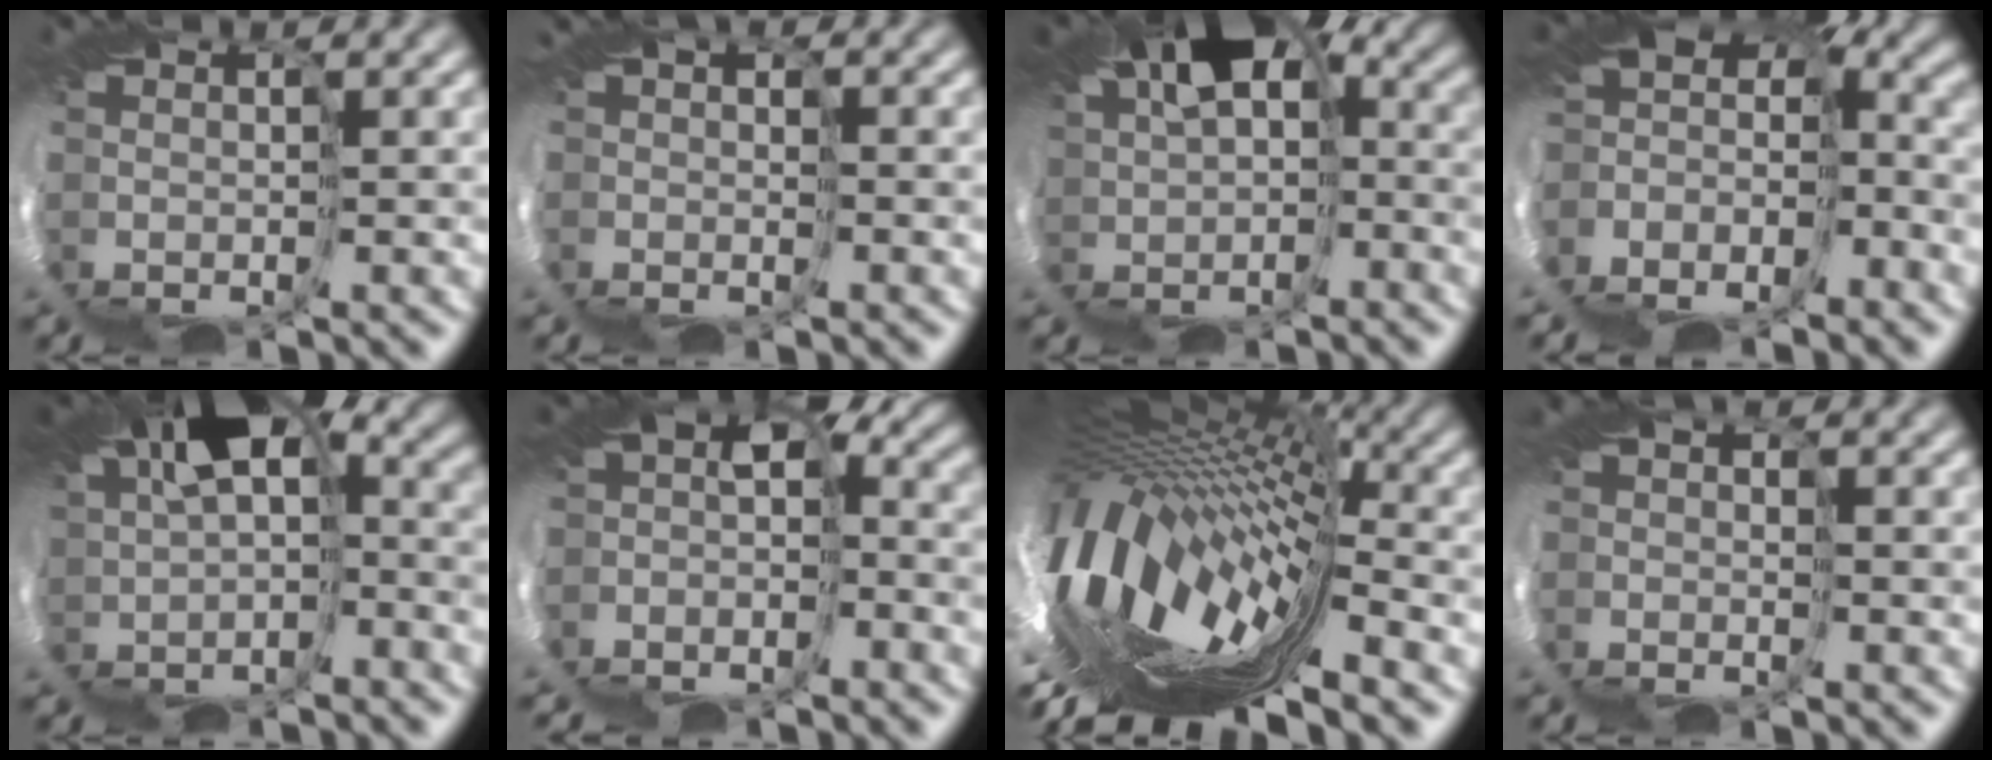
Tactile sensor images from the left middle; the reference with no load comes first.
{"total": 1.2, "force": [-1.1, -0.2, -0.4], "torque": [0.029, 0.000, -0.017]}
{"total": 6.5, "force": [2.5, 4.3, 4.1], "torque": [-0.093, -0.030, 0.080]}
{"total": 5.4, "force": [-4.4, 1.9, 2.6], "torque": [-0.061, -0.028, -0.044]}
{"total": 5.6, "force": [1.4, 3.0, 4.6], "torque": [-0.102, -0.015, 0.041]}
{"total": 5.1, "force": [-3.8, 2.6, 2.3], "torque": [-0.048, -0.016, -0.031]}
{"total": 12.0, "force": [-3.0, 3.7, 11.1], "torque": [-0.172, -0.009, -0.041]}
{"total": 0.7, "force": [-0.6, 0.1, 0.3], "torque": [0.003, -0.003, -0.010]}